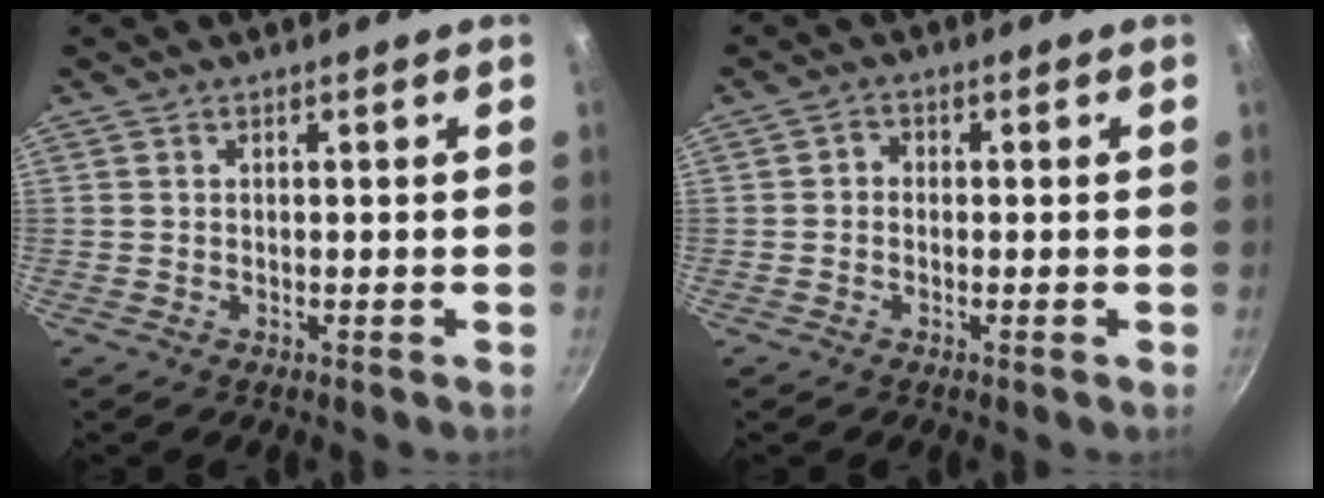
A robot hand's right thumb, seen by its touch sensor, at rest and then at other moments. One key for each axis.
{"total": 1.6, "fx": -0.5, "fy": 1.4, "fz": 0.7, "tx": -0.009, "ty": 0.008, "tz": -0.012}